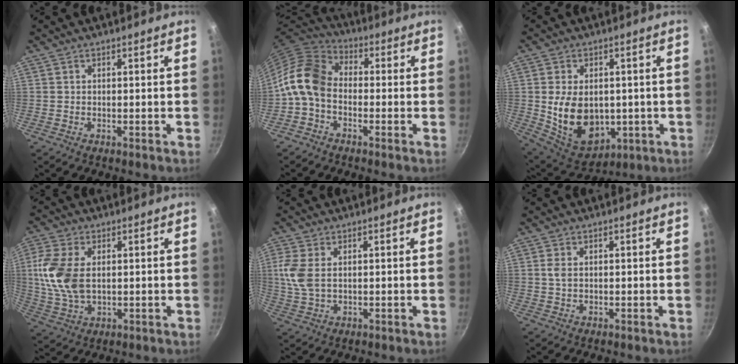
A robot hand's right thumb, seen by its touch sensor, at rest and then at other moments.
{"total": 9.8, "force": [-2.2, 7.0, 6.5], "torque": [-0.112, 0.037, -0.068]}
{"total": 14.6, "force": [-0.5, 10.4, 10.4], "torque": [-0.149, -0.017, 0.019]}
{"total": 11.4, "force": [1.3, 6.9, 9.0], "torque": [-0.189, -0.004, 0.027]}
{"total": 6.5, "force": [1.1, 3.8, 5.1], "torque": [-0.117, 0.000, 0.024]}
{"total": 1.6, "force": [0.3, 0.9, 1.3], "torque": [-0.027, 0.001, 0.007]}